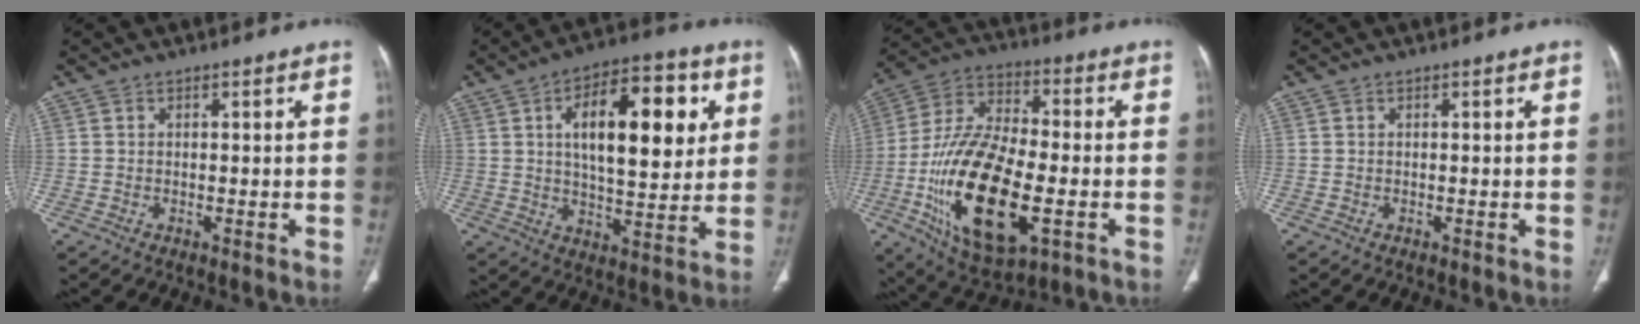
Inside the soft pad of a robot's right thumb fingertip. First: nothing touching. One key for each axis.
{"total": 18.6, "fx": 5.1, "fy": 8.3, "fz": 15.8, "tx": -0.205, "ty": -0.002, "tz": 0.074}
{"total": 24.0, "fx": -6.1, "fy": 10.9, "fz": 20.4, "tx": -0.393, "ty": 0.009, "tz": -0.097}
{"total": 0.0}